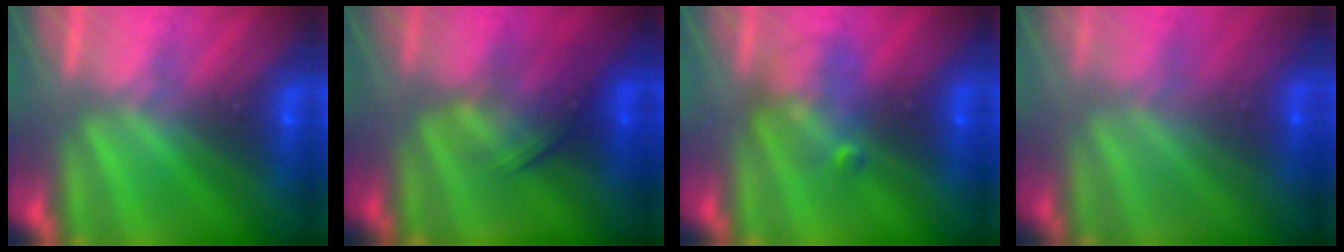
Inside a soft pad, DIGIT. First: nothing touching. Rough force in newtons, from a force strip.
{"total": 1.8}
{"total": 2.4}
{"total": 1.4}